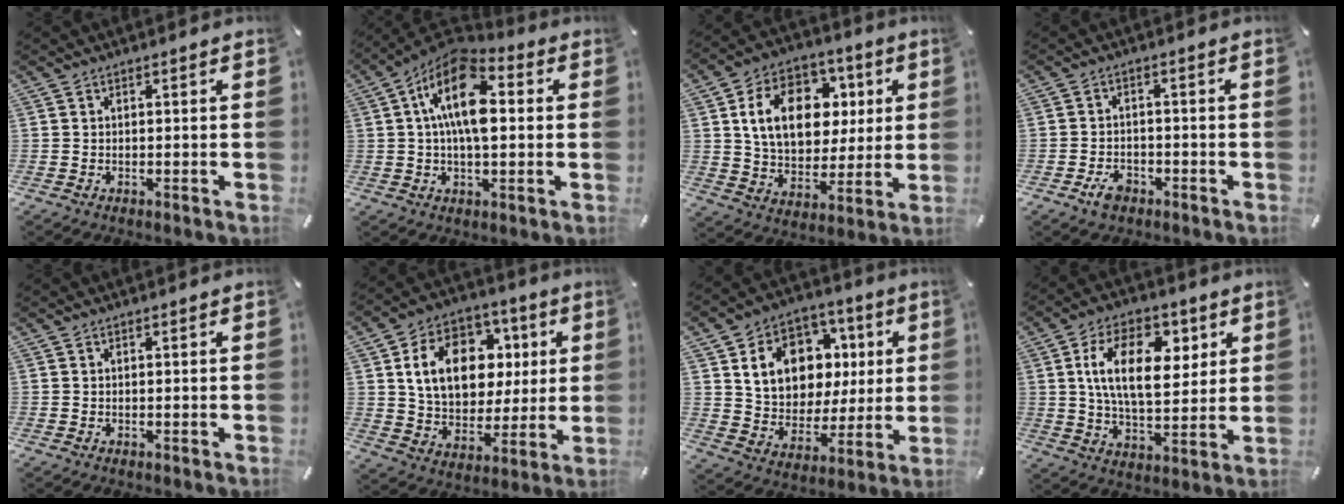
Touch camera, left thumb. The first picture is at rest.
{"total": 15.7, "force": [2.7, 8.0, 13.2], "torque": [-0.247, -0.010, 0.045]}
{"total": 16.5, "force": [4.6, 12.6, 9.7], "torque": [-0.165, 0.003, 0.086]}
{"total": 4.2, "force": [-2.4, 2.8, 2.0], "torque": [-0.039, 0.012, -0.046]}
{"total": 0.0}
{"total": 16.7, "force": [4.5, 13.2, 9.2], "torque": [-0.160, -0.002, 0.089]}
{"total": 15.3, "force": [4.3, 12.6, 7.4], "torque": [-0.122, -0.008, 0.090]}
{"total": 16.8, "force": [5.2, 9.7, 12.8], "torque": [-0.218, 0.006, 0.087]}